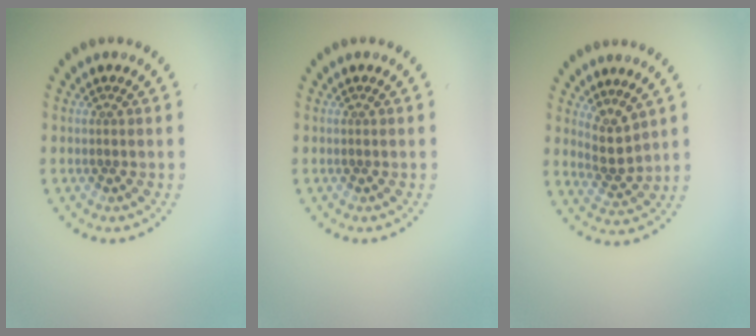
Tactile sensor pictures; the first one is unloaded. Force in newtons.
{"total": 0.0}
{"total": 2.5, "press": 1.9, "slide": 1.6}